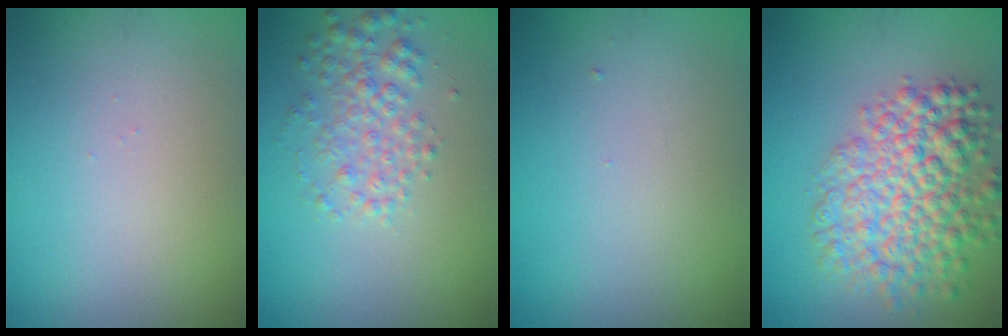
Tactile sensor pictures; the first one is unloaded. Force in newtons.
{"total": 2.9, "press": 2.9, "slide": 0.1}
{"total": 0.0}
{"total": 7.5, "press": 7.5, "slide": 0.3}